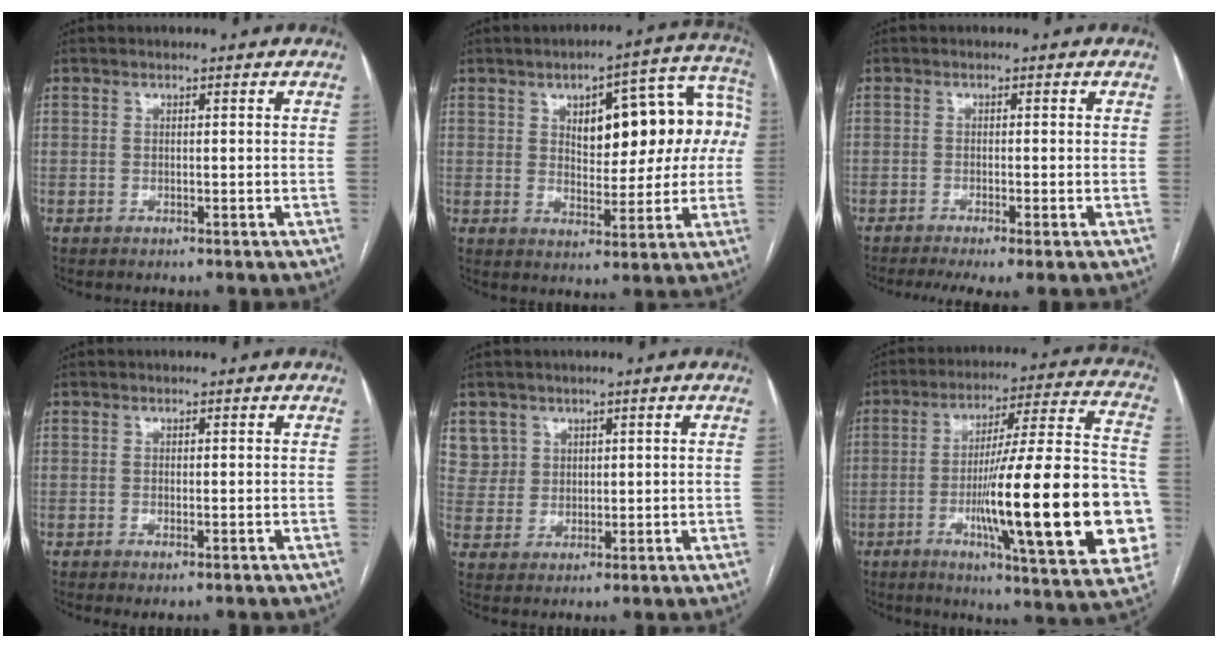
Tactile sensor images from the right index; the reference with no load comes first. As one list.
[{"total": 15.3, "force": [2.8, 6.4, 13.6], "torque": [-0.169, 0.044, 0.043]}, {"total": 5.3, "force": [-3.7, 0.6, 3.8], "torque": [-0.062, -0.014, -0.061]}, {"total": 1.1, "force": [-0.5, 0.3, 0.9], "torque": [-0.015, -0.005, -0.004]}, {"total": 5.8, "force": [3.1, 4.9, -0.4], "torque": [0.017, 0.007, 0.065]}, {"total": 28.3, "force": [-6.1, 3.1, 27.5], "torque": [-0.347, 0.000, -0.089]}]